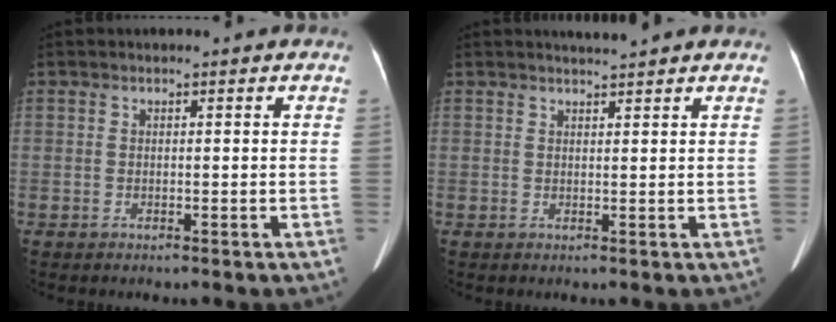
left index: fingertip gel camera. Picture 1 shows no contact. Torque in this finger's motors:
{"motor_torque": [0.11, -0.28, 0.00, 0.00]}